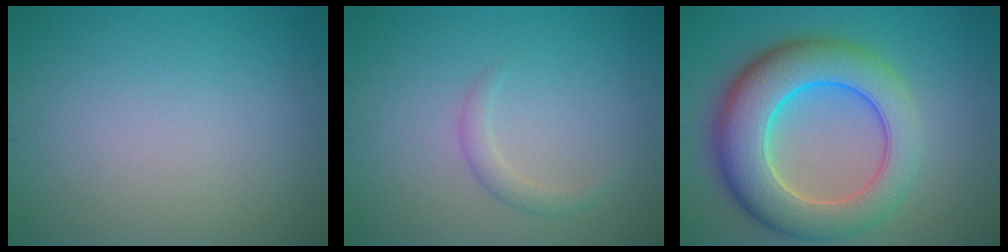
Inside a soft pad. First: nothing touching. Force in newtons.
{"total": 1.5, "press": 1.5, "slide": 0.1}
{"total": 10.5, "press": 10.4, "slide": 0.4}